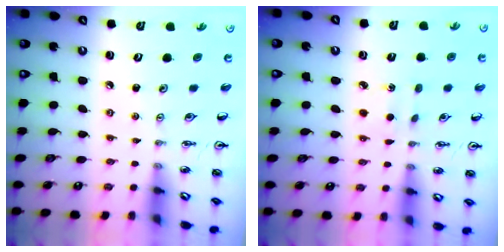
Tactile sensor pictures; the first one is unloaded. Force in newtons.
{"total": 2.7, "press": 2.6, "slide": 0.3}